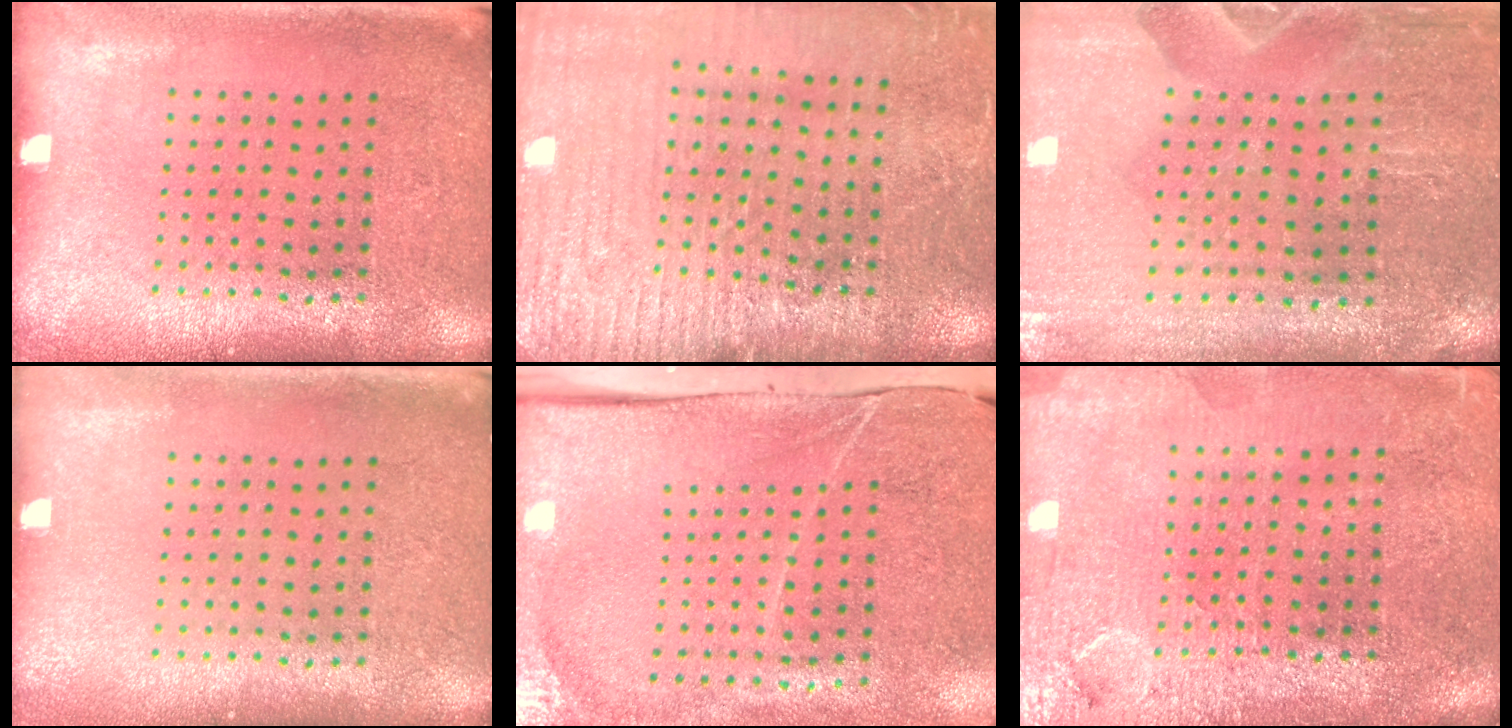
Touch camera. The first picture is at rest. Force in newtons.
{"total": 3.0, "press": 3.0, "slide": 0.4}
{"total": 0.6, "press": 0.6, "slide": 0.0}
{"total": 0.0}
{"total": 4.4, "press": 3.5, "slide": 2.6}
{"total": 3.8, "press": 3.4, "slide": 1.6}